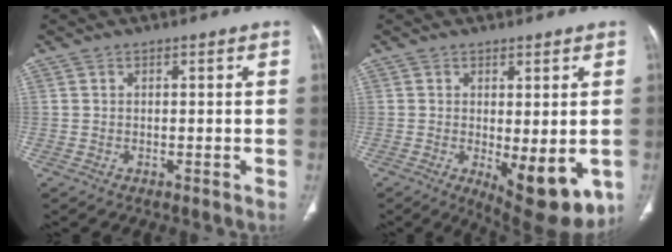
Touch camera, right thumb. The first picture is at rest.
{"total": 11.2, "force": [-2.6, 4.4, 10.0], "torque": [-0.118, -0.024, -0.021]}